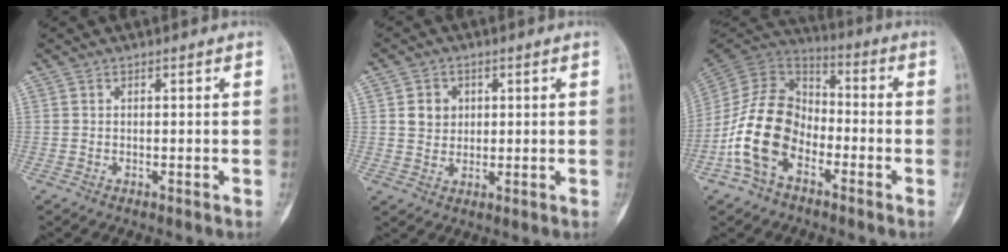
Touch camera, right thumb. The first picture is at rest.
{"total": 4.5, "force": [1.2, 3.9, 1.8], "torque": [-0.009, -0.002, 0.020]}
{"total": 15.7, "force": [-5.9, 10.5, 10.1], "torque": [-0.182, 0.058, -0.123]}